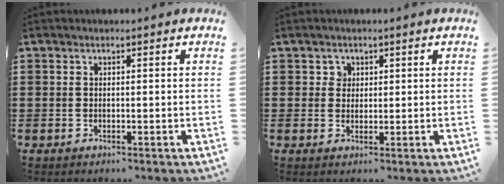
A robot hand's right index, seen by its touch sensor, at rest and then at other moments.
{"total": 1.7, "force": [0.7, 1.6, 0.3], "torque": [-0.011, 0.008, 0.012]}